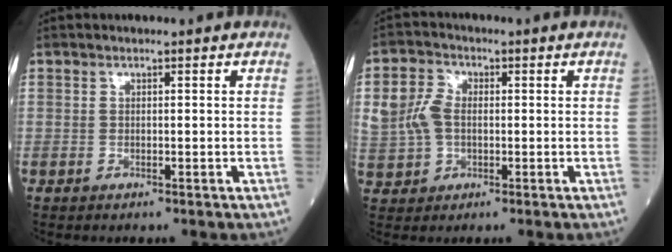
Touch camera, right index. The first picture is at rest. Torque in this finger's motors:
{"motor_torque": [0.09, -0.12, 0.09, 0.07]}